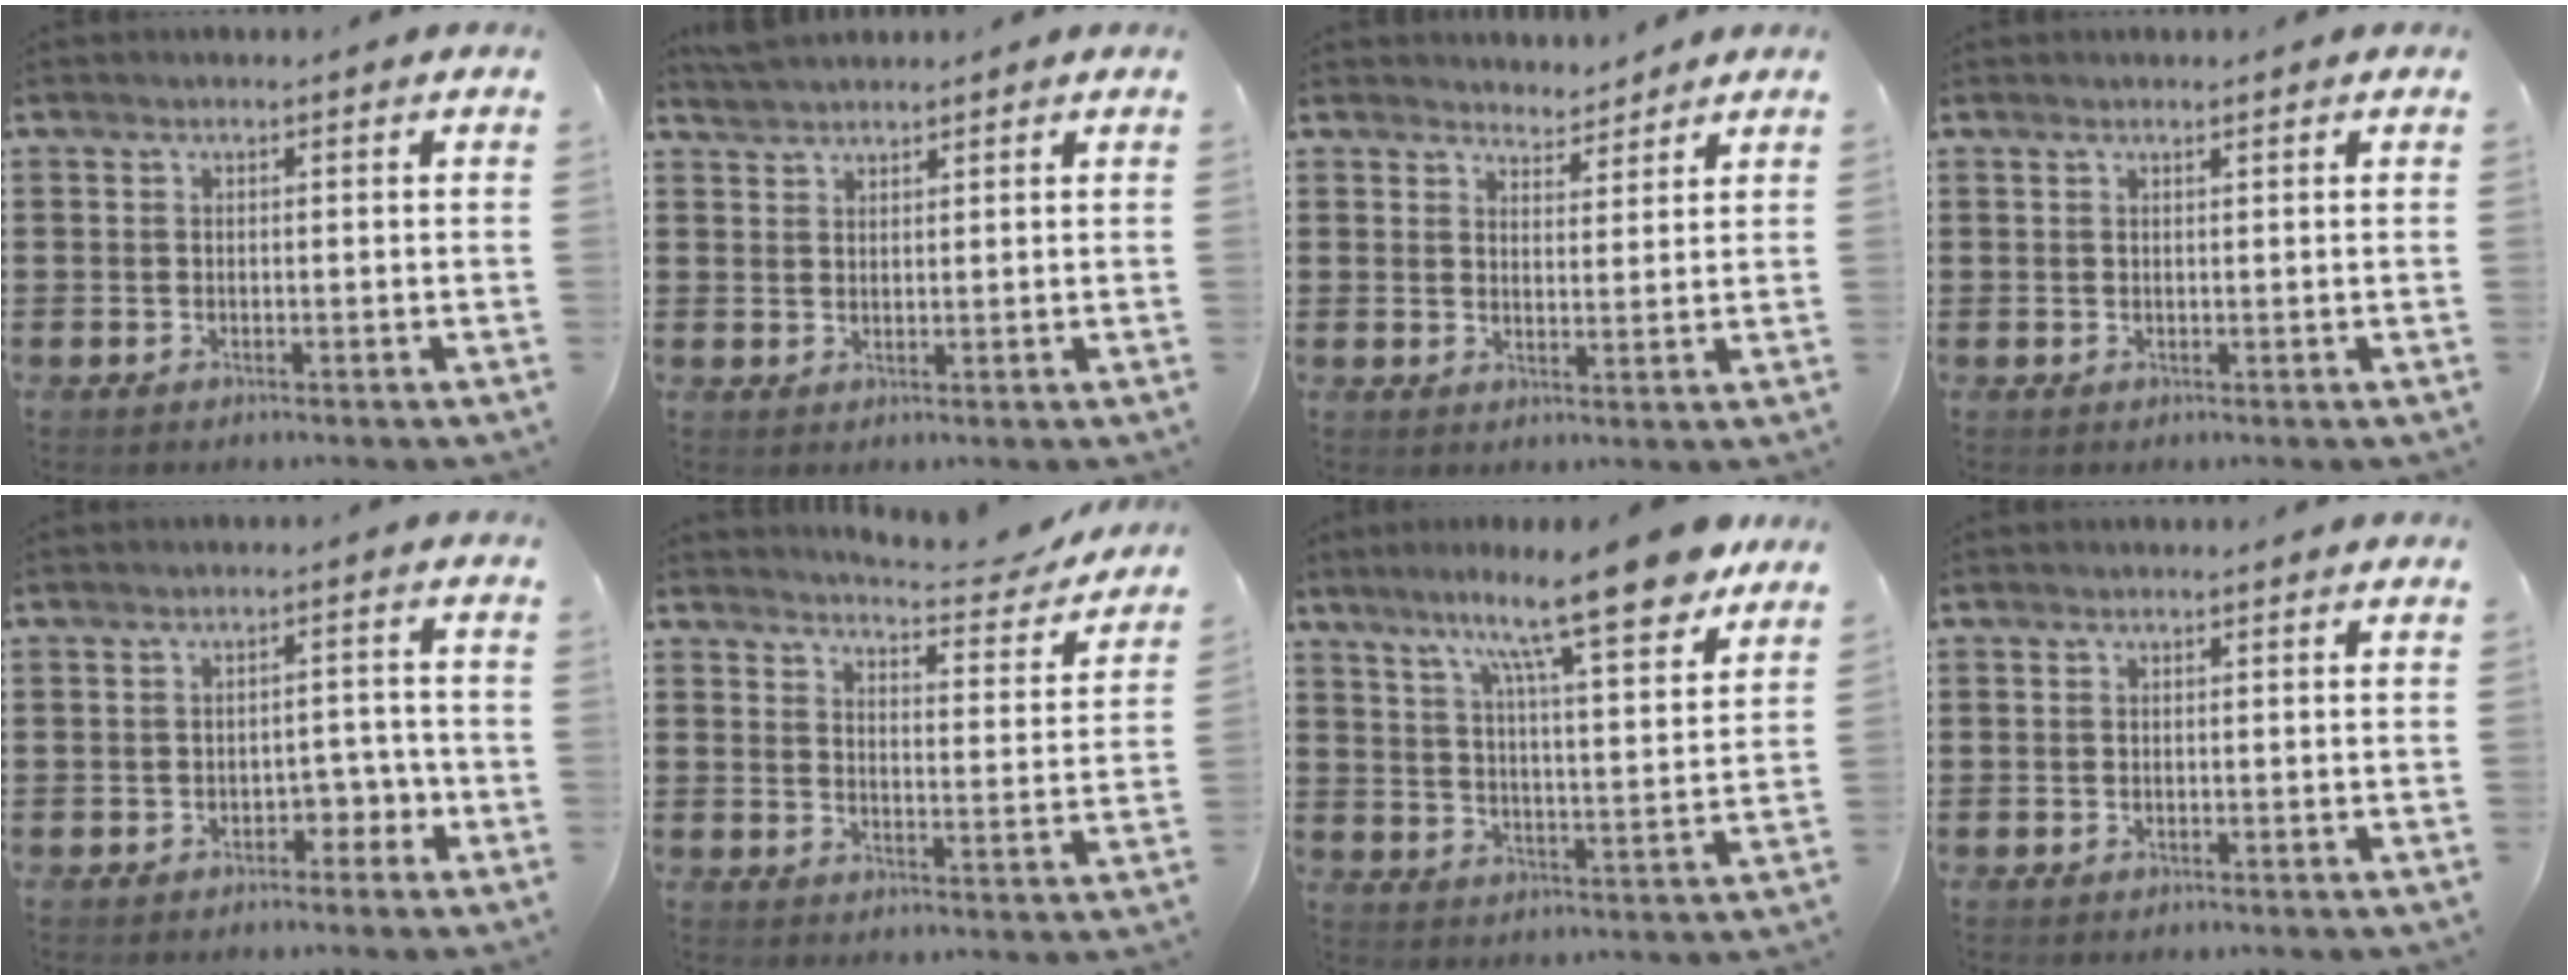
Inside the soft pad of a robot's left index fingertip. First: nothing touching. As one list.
[{"total": 2.8, "force": [2.7, 0.7, -0.2], "torque": [-0.005, -0.001, 0.054]}, {"total": 3.5, "force": [3.4, 0.9, -0.4], "torque": [-0.007, -0.008, 0.064]}, {"total": 0.6, "force": [0.5, 0.0, 0.3], "torque": [-0.007, -0.001, 0.011]}, {"total": 3.4, "force": [-2.3, 1.7, 1.8], "torque": [-0.036, 0.008, -0.047]}, {"total": 4.4, "force": [4.2, 0.0, 1.2], "torque": [-0.031, -0.039, 0.065]}, {"total": 14.1, "force": [11.1, 0.7, 8.7], "torque": [-0.167, -0.057, 0.179]}, {"total": 0.0}]